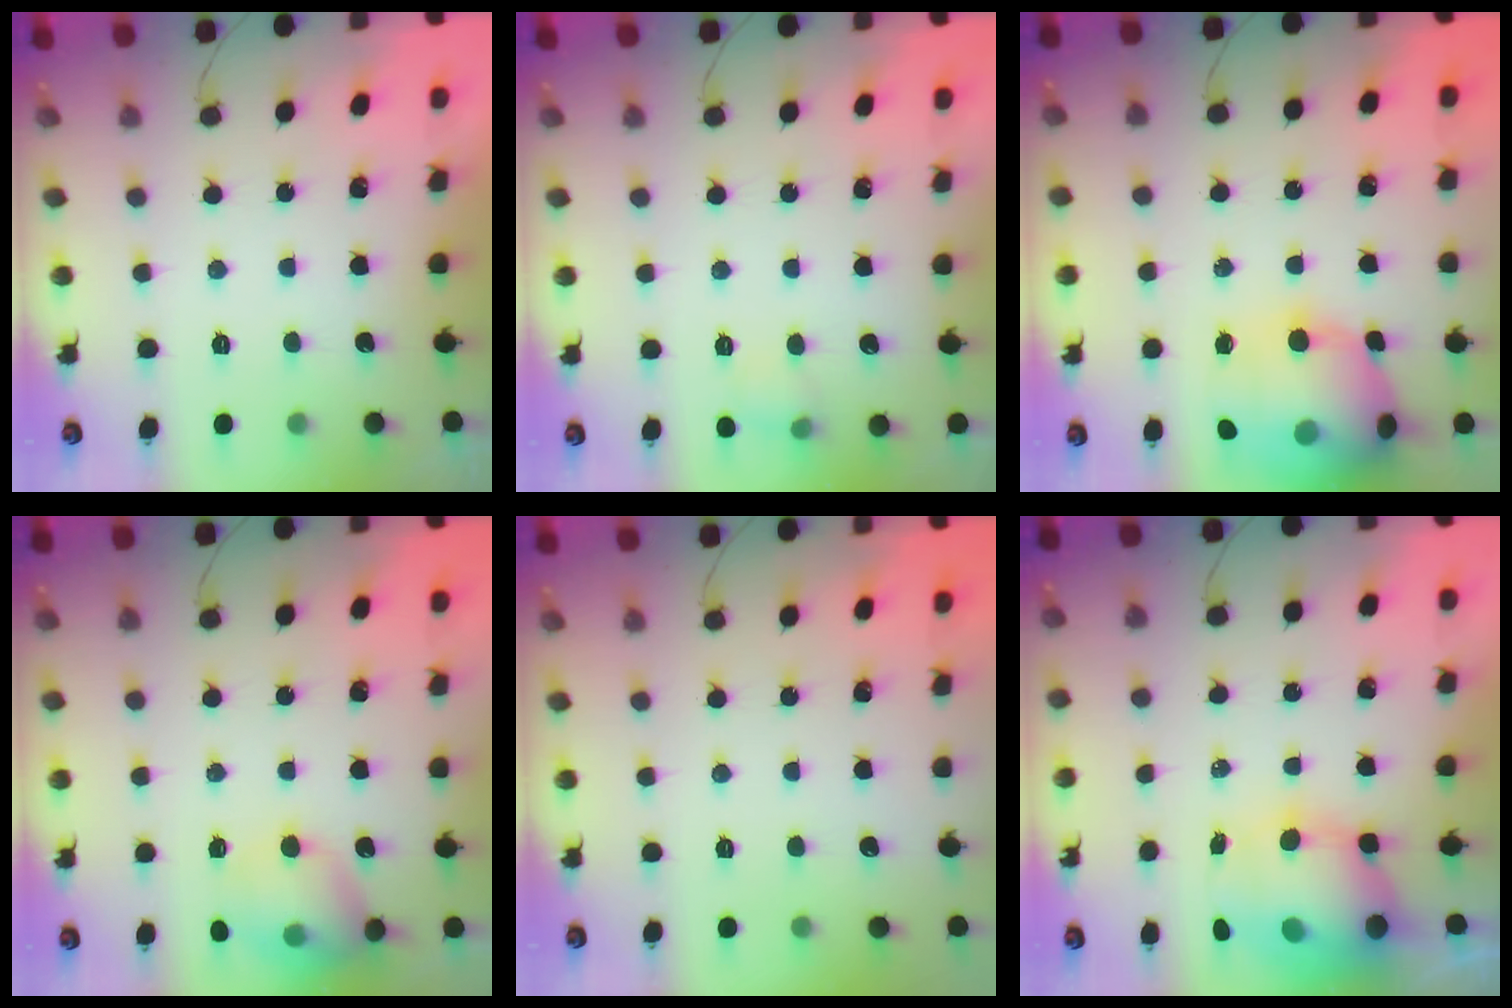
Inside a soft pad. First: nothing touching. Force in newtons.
{"total": 5.4, "press": 5.2, "slide": 1.5}
{"total": 21.9, "press": 20.4, "slide": 7.9}
{"total": 13.0, "press": 12.9, "slide": 2.1}
{"total": 0.0}
{"total": 11.1, "press": 10.7, "slide": 2.9}